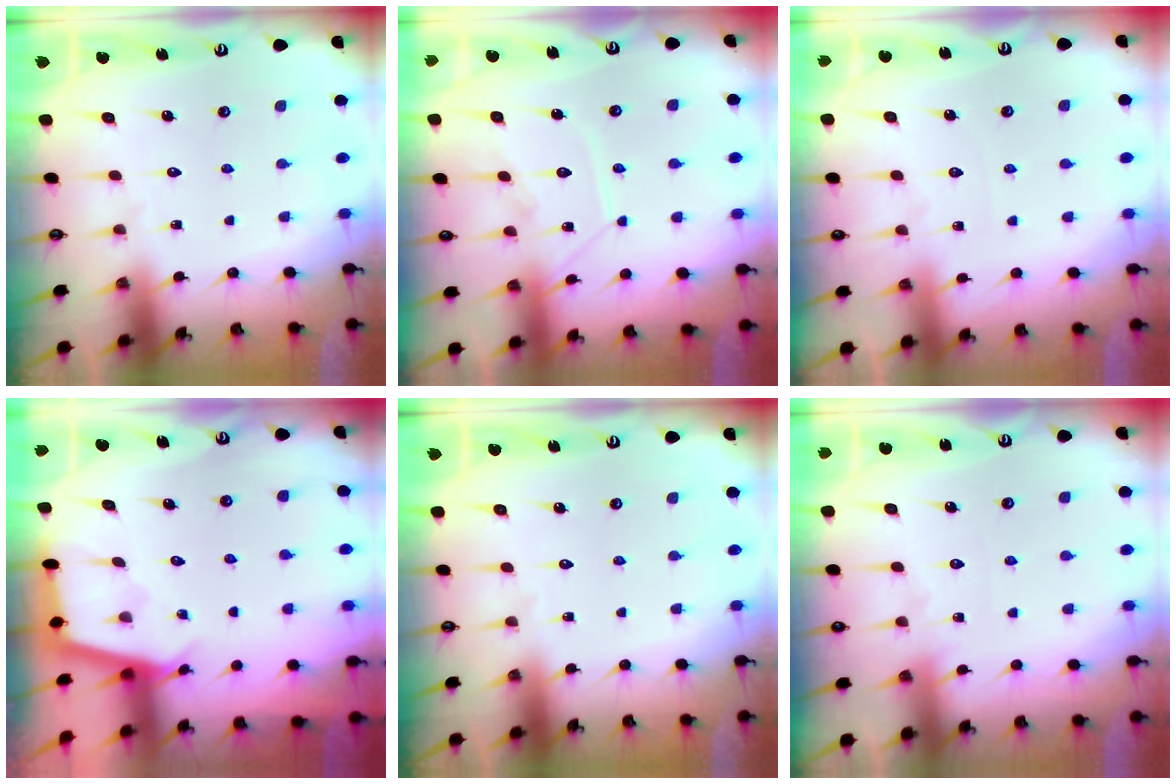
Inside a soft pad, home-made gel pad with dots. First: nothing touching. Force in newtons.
{"total": 9.8, "press": 9.8, "slide": 0.4}
{"total": 2.1, "press": 2.1, "slide": 0.3}
{"total": 2.3, "press": 2.3, "slide": 0.1}
{"total": 0.0}
{"total": 3.3, "press": 3.2, "slide": 0.4}